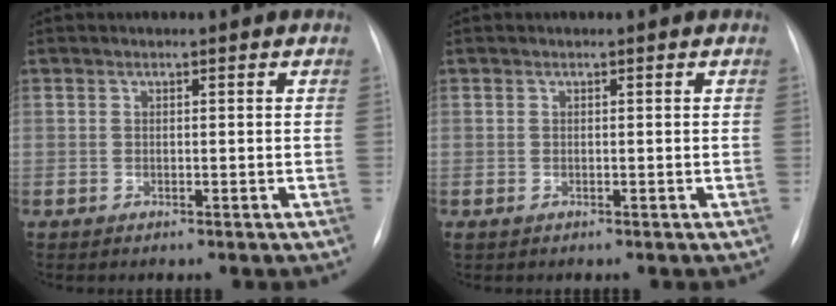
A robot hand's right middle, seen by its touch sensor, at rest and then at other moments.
{"total": 0.0}